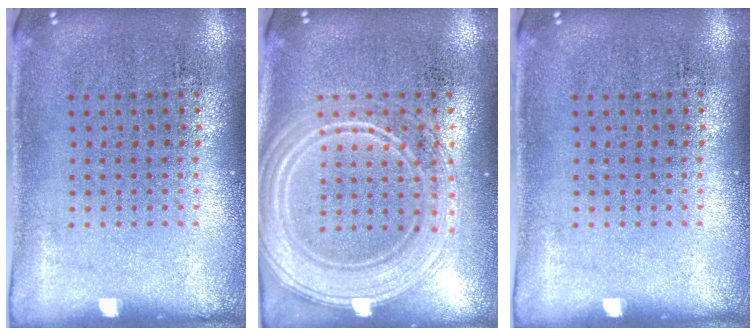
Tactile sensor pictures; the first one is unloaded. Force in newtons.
{"total": 3.8, "press": 3.8, "slide": 0.6}
{"total": 0.0}